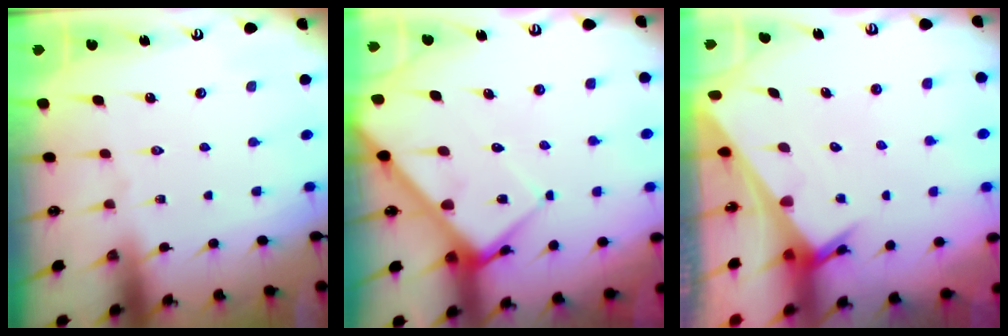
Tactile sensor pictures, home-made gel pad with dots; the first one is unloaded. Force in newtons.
{"total": 8.9, "press": 8.9, "slide": 0.9}
{"total": 3.1, "press": 3.1, "slide": 0.2}